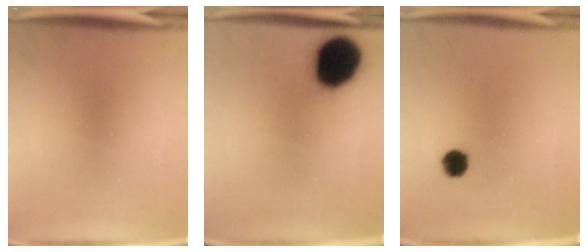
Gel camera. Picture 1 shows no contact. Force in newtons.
{"total": 18.4}
{"total": 3.2}